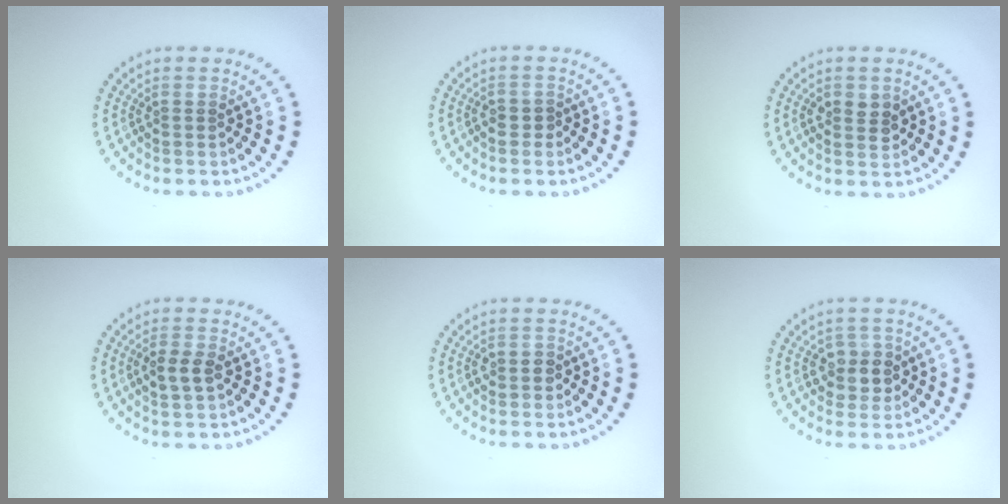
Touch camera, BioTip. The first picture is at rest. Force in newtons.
{"total": 0.9, "press": 0.8, "slide": 0.5}
{"total": 2.1, "press": 2.1, "slide": 0.2}
{"total": 2.4, "press": 2.3, "slide": 0.4}
{"total": 1.4, "press": 1.3, "slide": 0.5}
{"total": 2.7, "press": 2.5, "slide": 1.0}